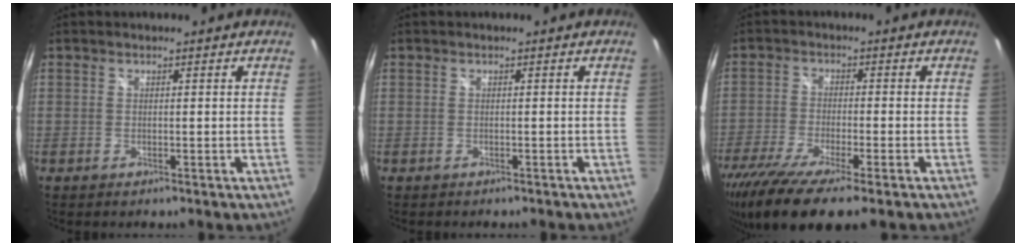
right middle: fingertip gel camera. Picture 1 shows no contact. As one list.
[{"total": 1.1, "force": [-0.9, 0.4, 0.4], "torque": [-0.010, -0.003, -0.011]}, {"total": 13.6, "force": [-9.6, 2.0, 9.4], "torque": [-0.195, -0.053, -0.167]}]